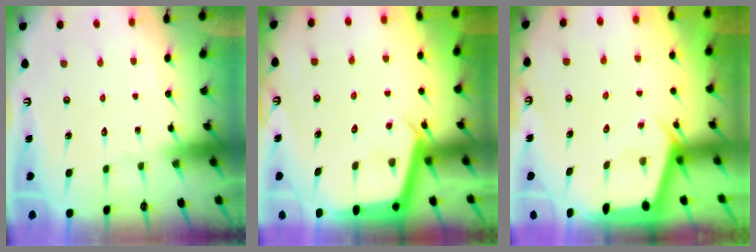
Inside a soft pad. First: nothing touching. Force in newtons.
{"total": 3.9, "press": 3.9, "slide": 0.2}
{"total": 2.2, "press": 2.2, "slide": 0.3}